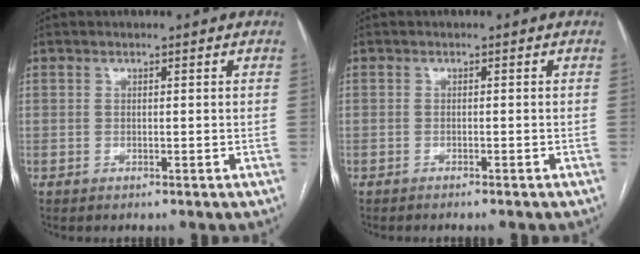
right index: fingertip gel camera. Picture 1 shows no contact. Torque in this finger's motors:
{"motor_torque": [-0.67, 0.64, -0.18, -0.05]}